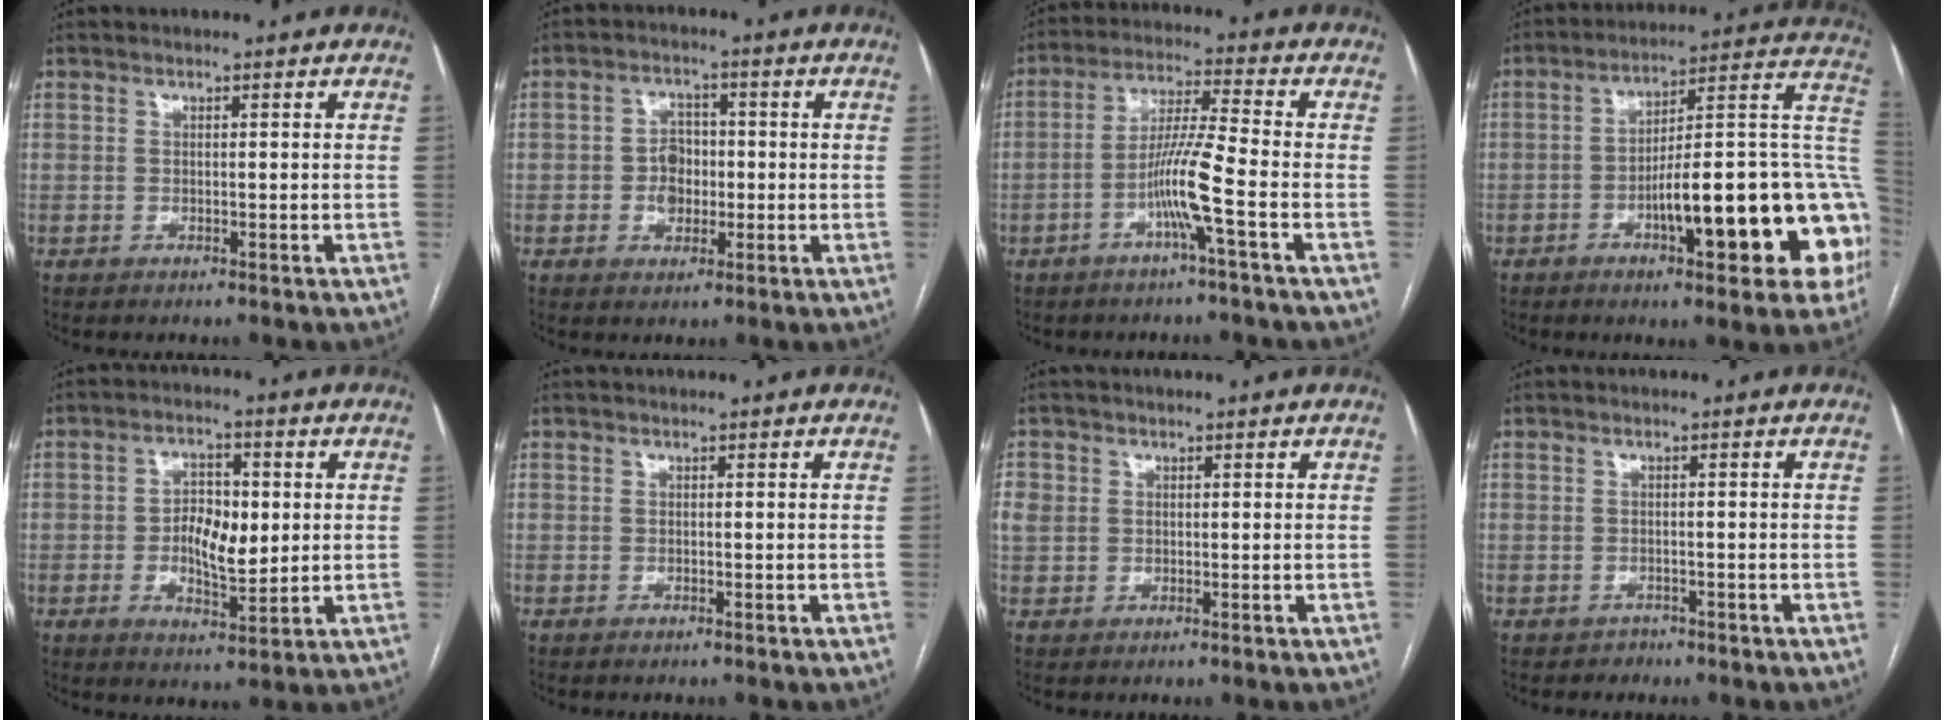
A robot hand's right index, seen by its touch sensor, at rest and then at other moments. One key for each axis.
{"total": 4.7, "fx": -0.7, "fy": 3.6, "fz": 2.9, "tx": -0.048, "ty": 0.011, "tz": -0.009}
{"total": 8.1, "fx": -3.2, "fy": -0.9, "fz": 7.4, "tx": -0.144, "ty": 0.006, "tz": -0.065}
{"total": 22.9, "fx": -6.3, "fy": 4.9, "fz": 21.5, "tx": -0.211, "ty": 0.033, "tz": -0.076}
{"total": 7.6, "fx": 0.1, "fy": 3.6, "fz": 6.7, "tx": -0.115, "ty": 0.006, "tz": 0.005}
{"total": 0.0}
{"total": 4.0, "fx": 0.8, "fy": 3.6, "fz": 1.6, "tx": -0.049, "ty": 0.015, "tz": 0.022}
{"total": 1.3, "fx": -1.0, "fy": 0.9, "fz": -0.1, "tx": -0.007, "ty": 0.002, "tz": -0.017}